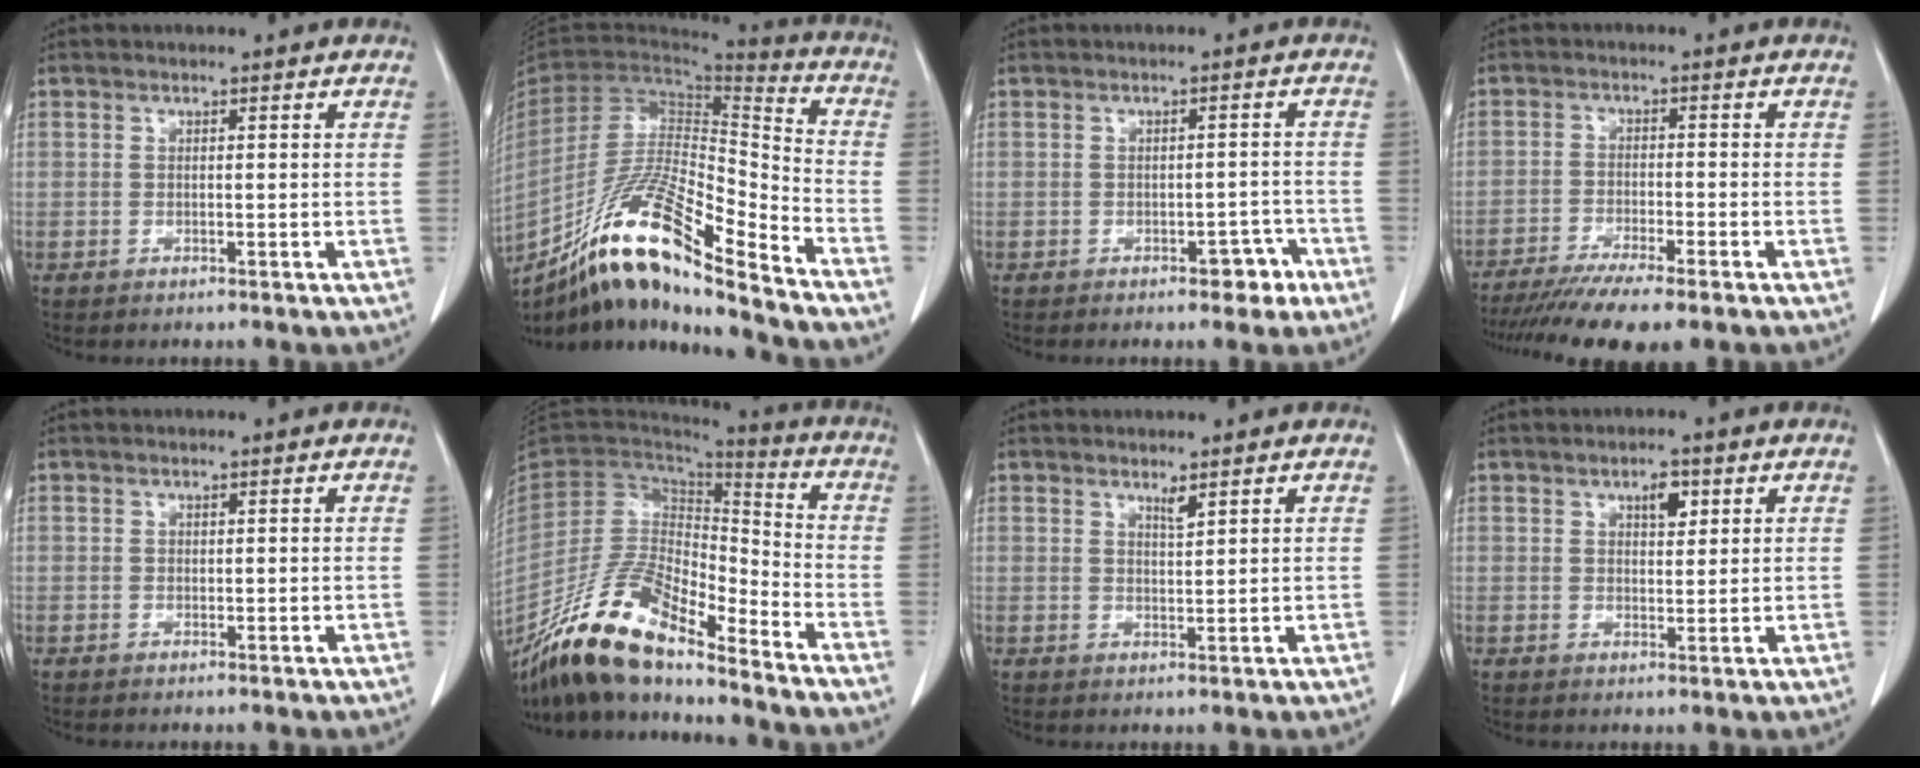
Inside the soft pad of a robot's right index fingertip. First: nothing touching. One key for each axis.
{"total": 21.0, "fx": -15.4, "fy": 1.9, "fz": 14.2, "tx": -0.271, "ty": -0.020, "tz": -0.281}
{"total": 3.4, "fx": -2.2, "fy": 1.5, "fz": 2.0, "tx": -0.017, "ty": 0.007, "tz": -0.027}
{"total": 11.4, "fx": -9.2, "fy": 0.6, "fz": 6.7, "tx": -0.101, "ty": -0.021, "tz": -0.145}
{"total": 0.0}
{"total": 20.6, "fx": -16.2, "fy": 4.8, "fz": 11.8, "tx": -0.246, "ty": -0.014, "tz": -0.302}
{"total": 1.5, "fx": 1.1, "fy": 0.0, "fz": 0.9, "tx": -0.017, "ty": -0.006, "tz": 0.022}
{"total": 3.0, "fx": 1.5, "fy": 1.3, "fz": 2.3, "tx": -0.035, "ty": -0.001, "tz": 0.024}